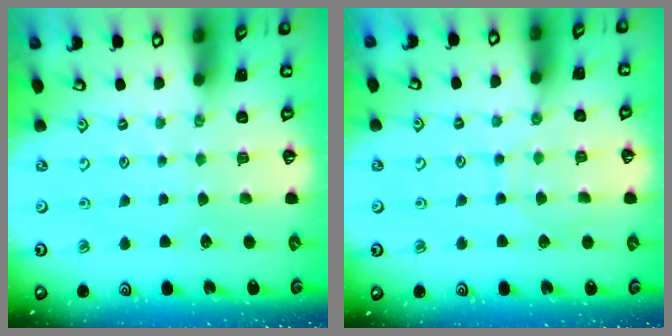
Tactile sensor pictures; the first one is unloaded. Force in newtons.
{"total": 5.9, "press": 5.9, "slide": 0.7}